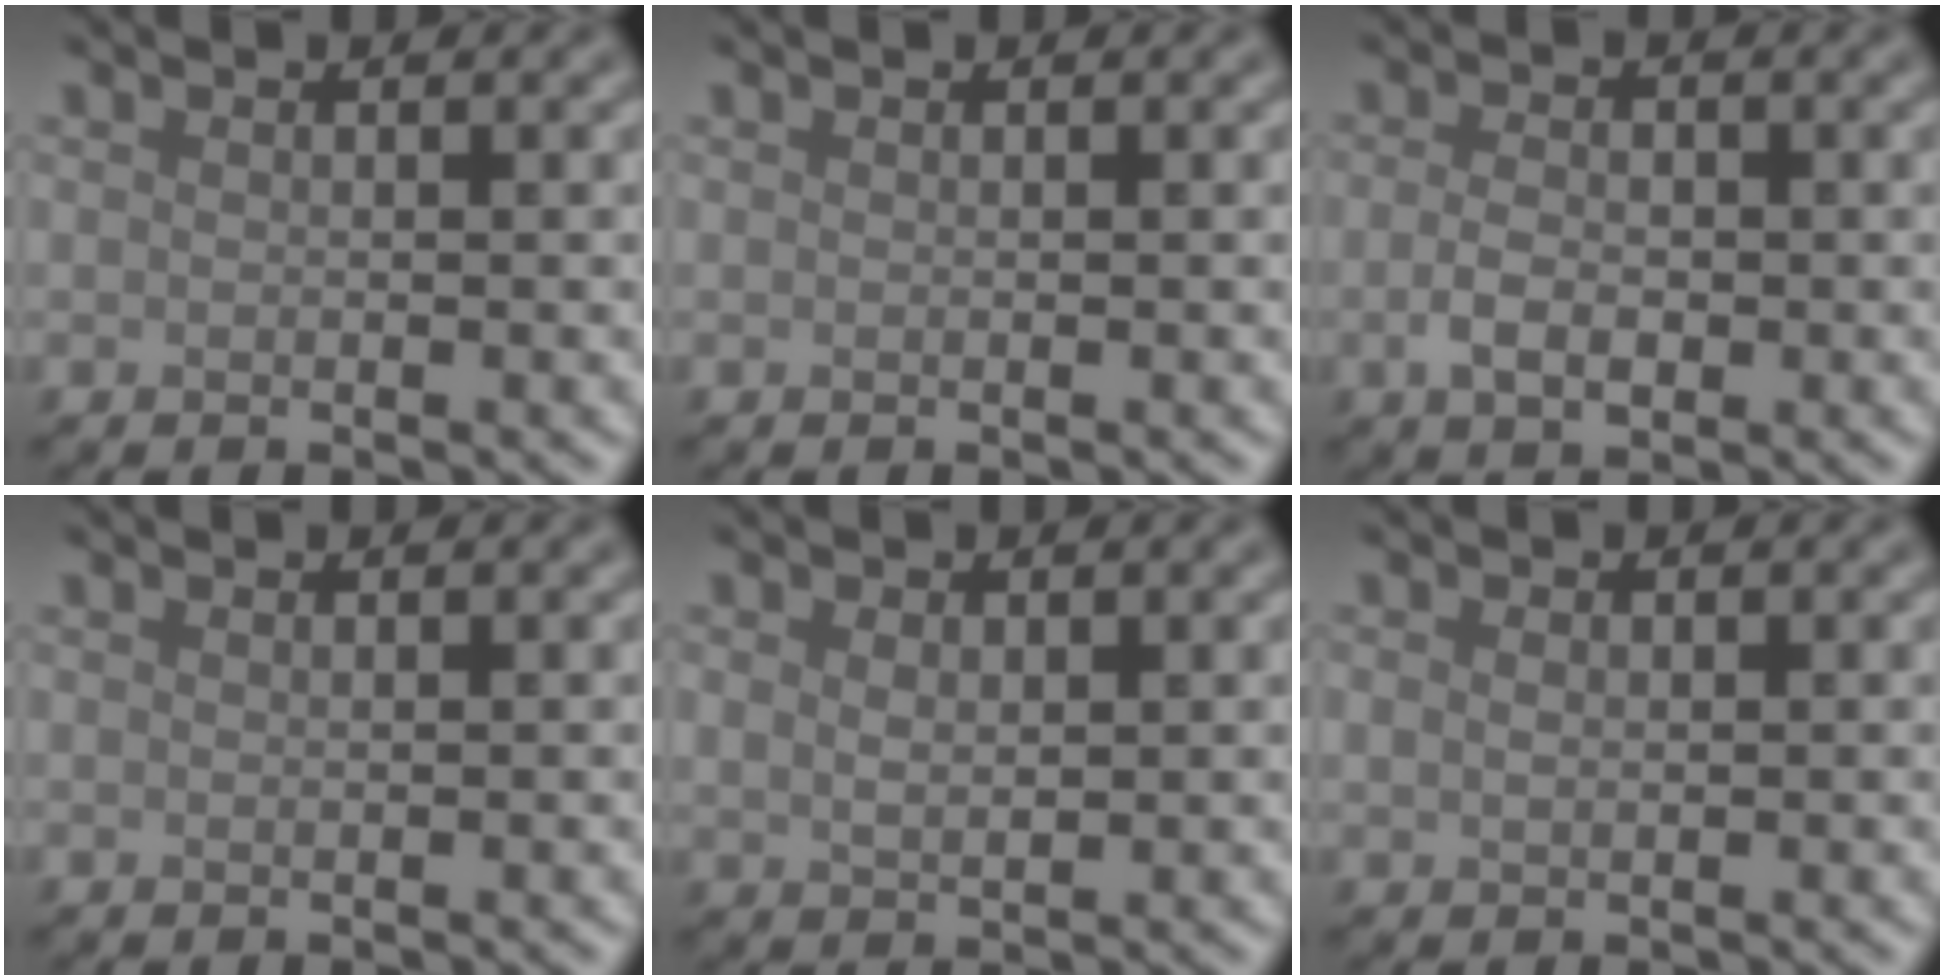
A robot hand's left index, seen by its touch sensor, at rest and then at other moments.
{"total": 0.0}
{"total": 2.6, "force": [-0.5, 1.6, 2.0], "torque": [-0.041, -0.001, -0.011]}
{"total": 0.0}
{"total": 1.7, "force": [0.6, 1.1, 1.2], "torque": [-0.026, -0.002, 0.014]}
{"total": 1.0, "force": [0.2, 0.7, 0.7], "torque": [-0.017, 0.001, 0.005]}